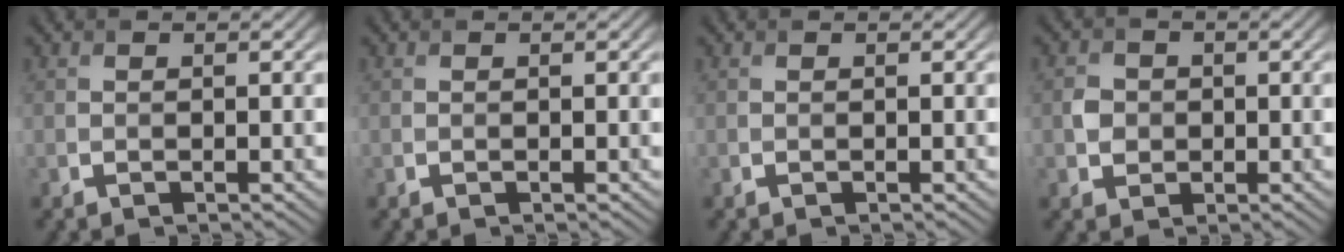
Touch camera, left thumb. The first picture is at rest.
{"total": 0.0}
{"total": 0.0}
{"total": 2.3, "force": [-0.1, 2.2, 0.8], "torque": [-0.015, -0.002, -0.005]}